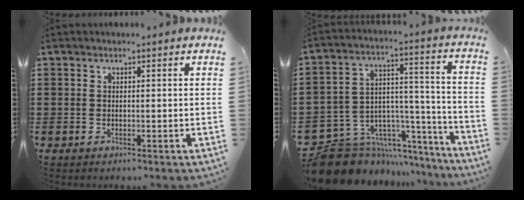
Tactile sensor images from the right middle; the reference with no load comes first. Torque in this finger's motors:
{"motor_torque": [2.14, 0.00, 0.28, 0.07]}